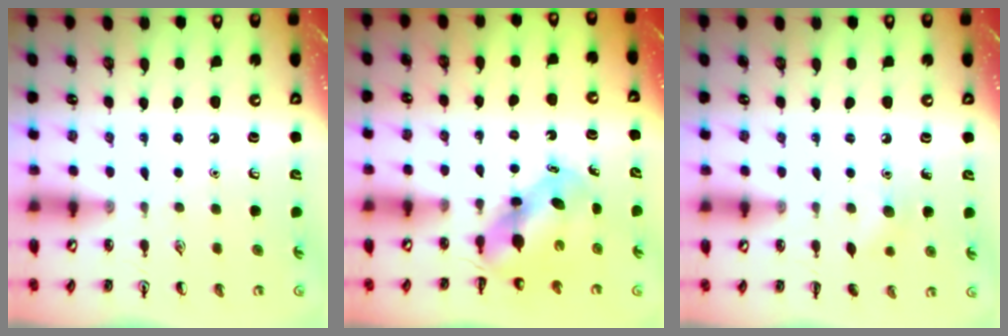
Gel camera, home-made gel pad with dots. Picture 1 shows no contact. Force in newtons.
{"total": 5.1, "press": 5.1, "slide": 0.5}
{"total": 4.5, "press": 4.3, "slide": 1.2}